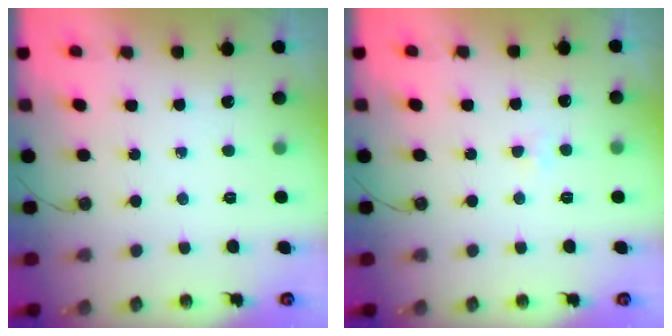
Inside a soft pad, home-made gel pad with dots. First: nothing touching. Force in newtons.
{"total": 2.4, "press": 2.3, "slide": 0.6}